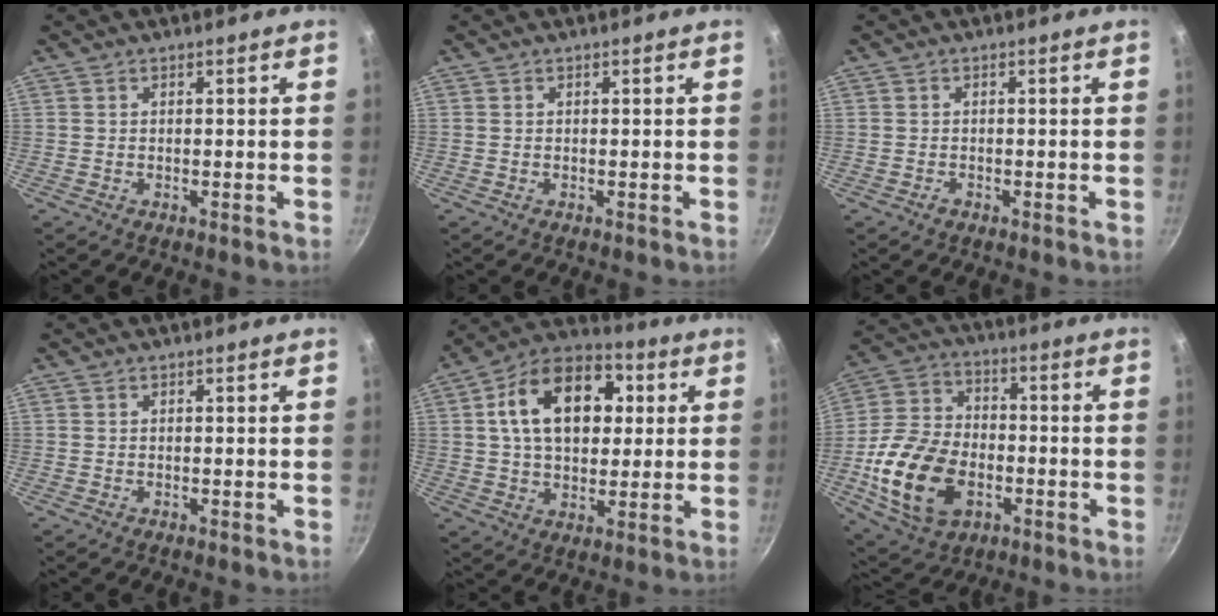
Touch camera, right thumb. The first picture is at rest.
{"total": 0.0}
{"total": 1.0, "force": [-0.6, 0.7, 0.4], "torque": [-0.006, 0.004, -0.011]}
{"total": 0.0}
{"total": 18.9, "force": [4.3, 12.6, 13.4], "torque": [-0.186, 0.018, 0.055]}
{"total": 19.1, "force": [-5.1, 12.8, 13.3], "torque": [-0.250, 0.021, -0.089]}